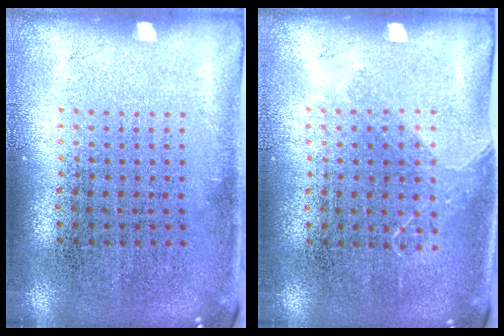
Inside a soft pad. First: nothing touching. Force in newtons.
{"total": 1.1, "press": 0.8, "slide": 0.7}